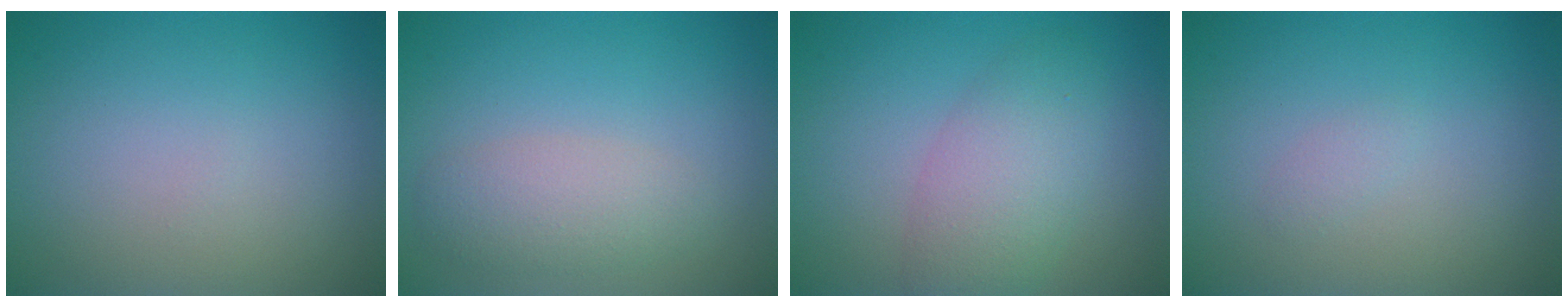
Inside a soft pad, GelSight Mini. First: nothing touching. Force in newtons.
{"total": 3.0, "press": 3.0, "slide": 0.2}
{"total": 4.6, "press": 4.6, "slide": 0.3}
{"total": 0.6, "press": 0.6, "slide": 0.0}